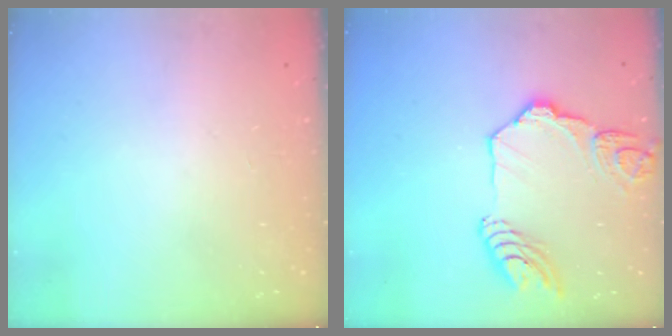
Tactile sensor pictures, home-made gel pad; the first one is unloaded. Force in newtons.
{"total": 15.3, "press": 15.3, "slide": 1.5}